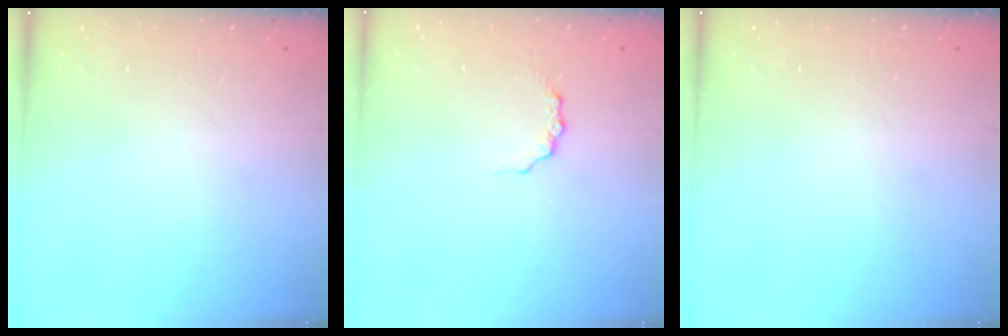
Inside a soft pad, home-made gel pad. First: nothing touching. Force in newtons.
{"total": 2.6, "press": 2.6, "slide": 0.4}
{"total": 0.0}